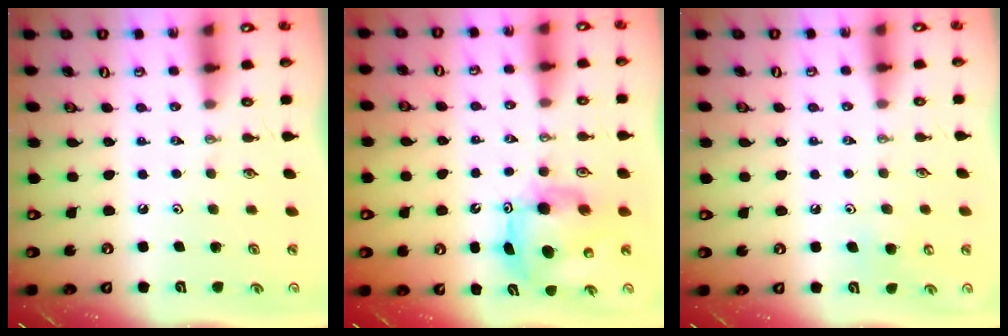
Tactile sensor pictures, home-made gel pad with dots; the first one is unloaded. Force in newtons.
{"total": 9.2, "press": 9.2, "slide": 0.7}
{"total": 6.1, "press": 6.0, "slide": 0.5}